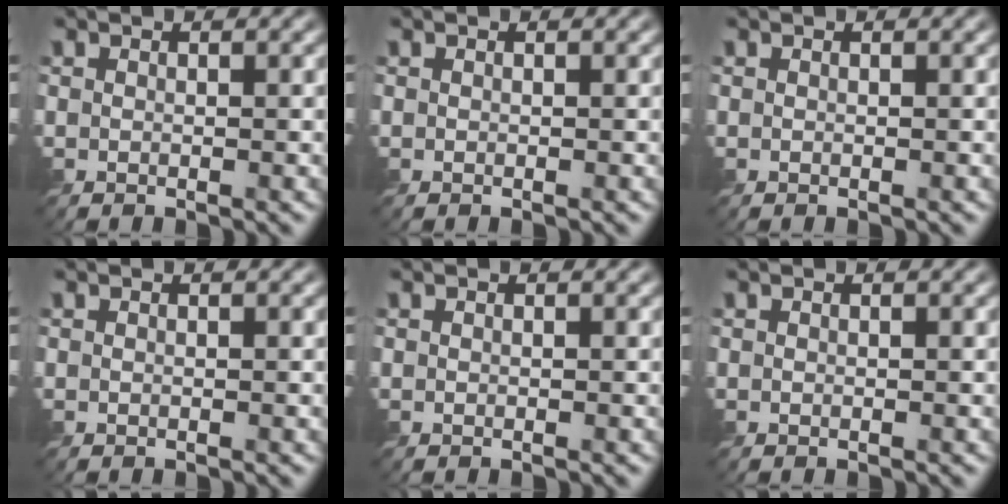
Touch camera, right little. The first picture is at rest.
{"total": 0.0}
{"total": 0.0}
{"total": 0.0}
{"total": 0.0}
{"total": 0.0}